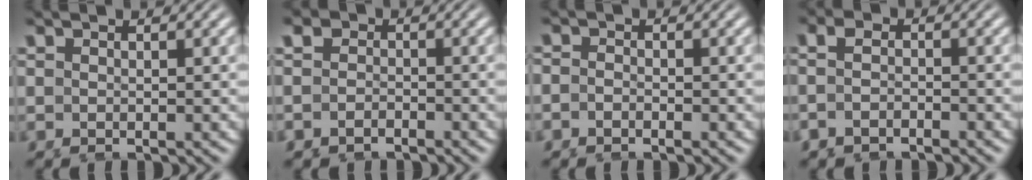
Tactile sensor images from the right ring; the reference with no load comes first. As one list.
[{"total": 3.4, "force": [-2.1, 2.6, 0.5], "torque": [-0.027, -0.021, -0.037]}, {"total": 1.9, "force": [-1.5, 1.1, 0.0], "torque": [-0.013, -0.012, -0.033]}, {"total": 2.7, "force": [-2.2, 1.2, 1.1], "torque": [-0.030, -0.016, -0.038]}]